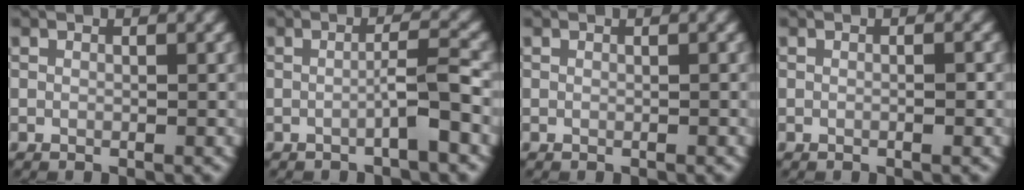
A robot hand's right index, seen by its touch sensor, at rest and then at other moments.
{"total": 2.6, "force": [-1.0, 0.1, 2.4], "torque": [-0.038, 0.015, -0.025]}
{"total": 0.0}
{"total": 0.7, "force": [-0.2, 0.0, 0.7], "torque": [-0.013, 0.002, -0.004]}